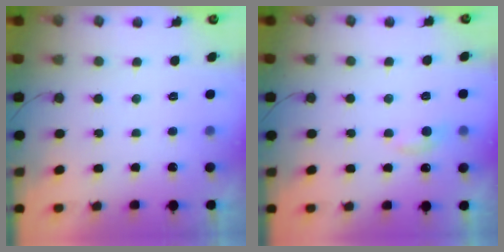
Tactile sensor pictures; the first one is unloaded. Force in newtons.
{"total": 4.9, "press": 4.8, "slide": 0.6}